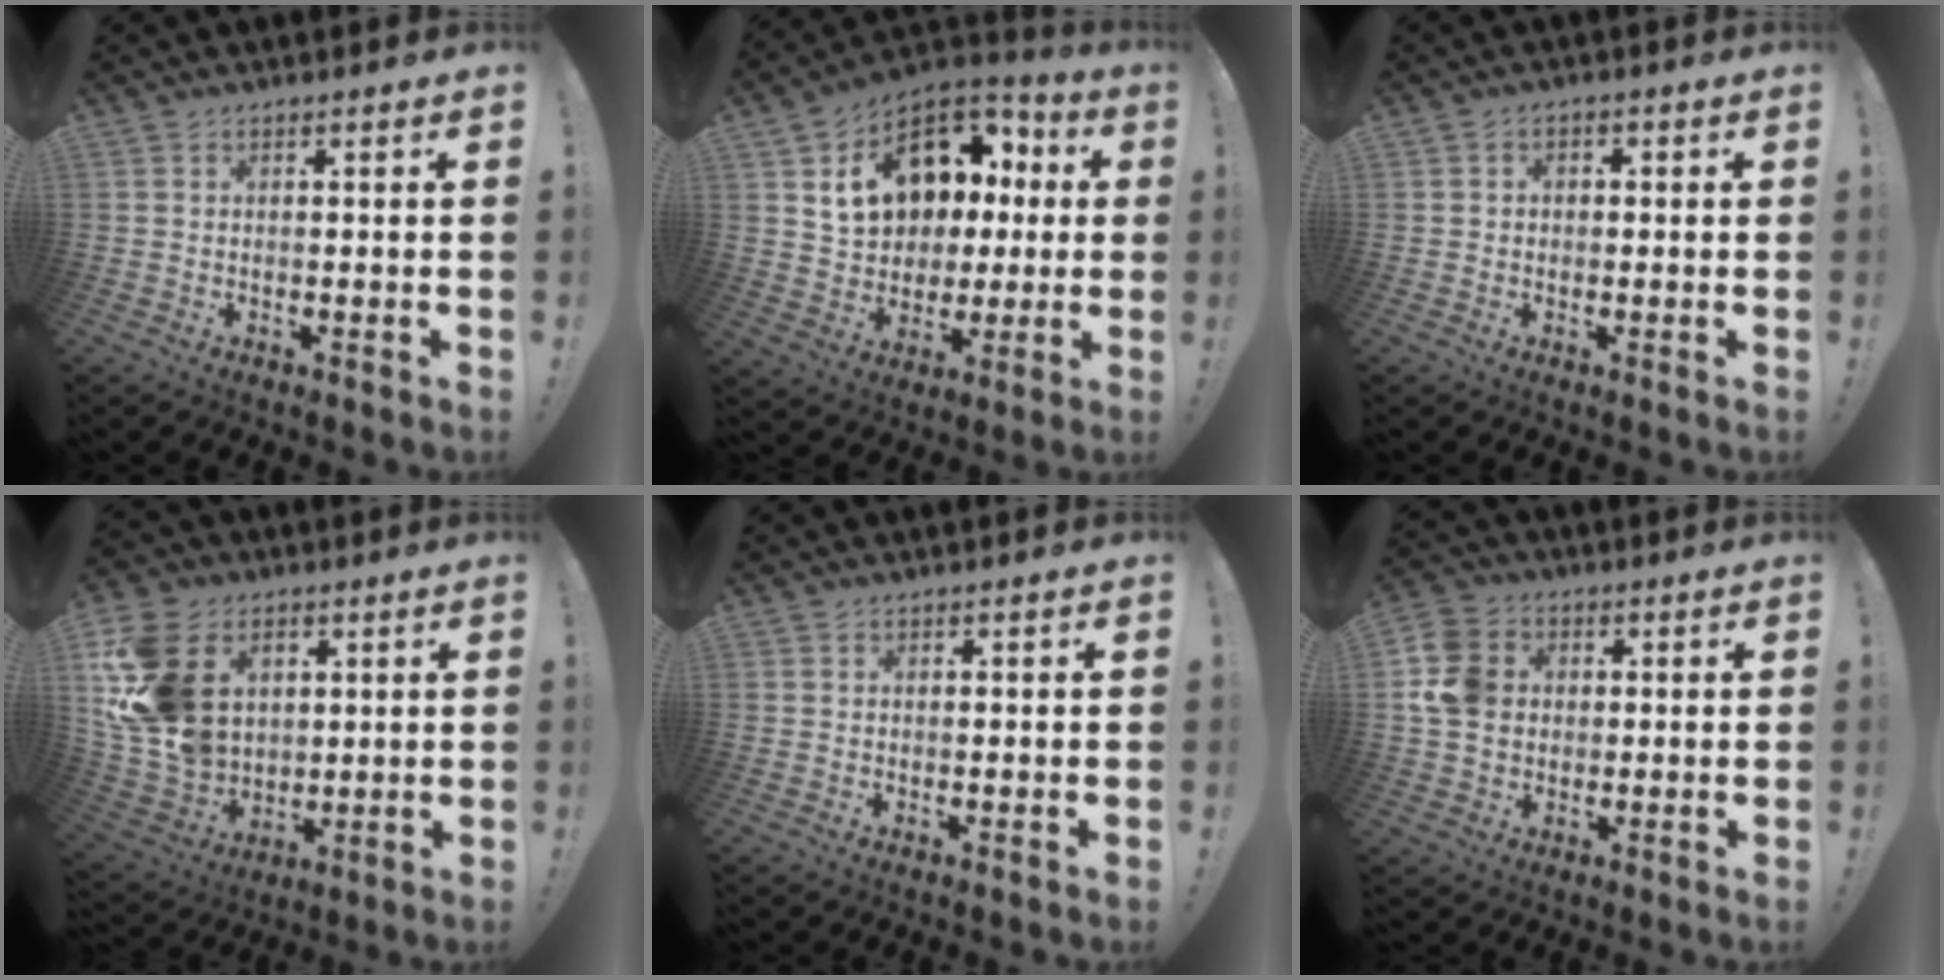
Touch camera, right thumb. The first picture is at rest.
{"total": 17.9, "force": [5.8, 13.8, 9.9], "torque": [-0.141, -0.025, 0.133]}
{"total": 2.1, "force": [-0.8, 1.7, 1.0], "torque": [-0.008, 0.005, -0.016]}
{"total": 20.7, "force": [5.5, 15.2, 12.9], "torque": [-0.267, -0.018, 0.109]}
{"total": 0.0}
{"total": 10.9, "force": [0.7, 9.0, 6.1], "torque": [-0.123, 0.011, 0.015]}